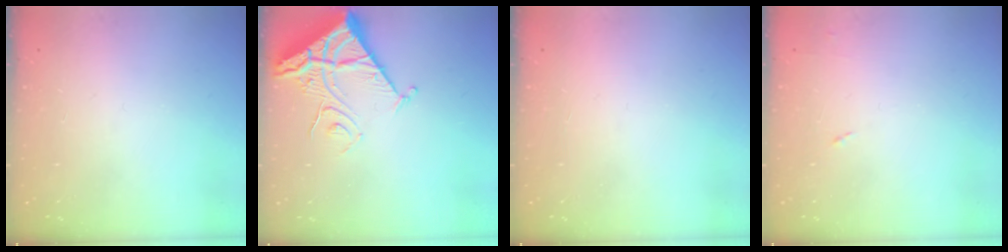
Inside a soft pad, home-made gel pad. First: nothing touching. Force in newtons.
{"total": 11.3, "press": 11.3, "slide": 1.4}
{"total": 1.5, "press": 1.5, "slide": 0.1}
{"total": 4.6, "press": 4.6, "slide": 0.6}